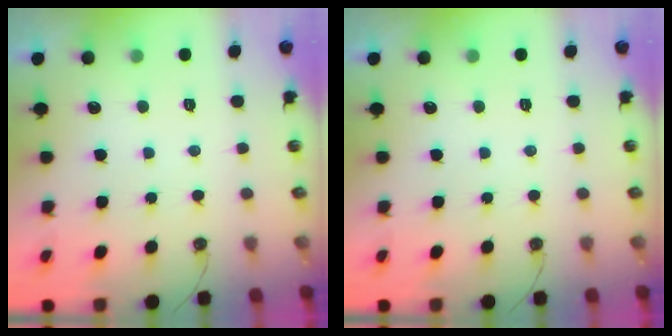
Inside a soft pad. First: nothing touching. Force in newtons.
{"total": 0.0}